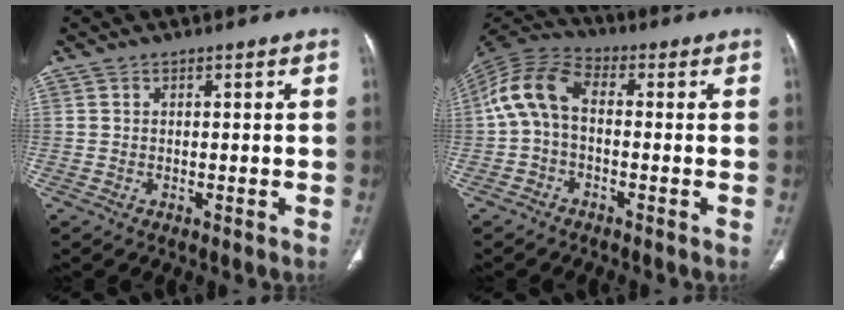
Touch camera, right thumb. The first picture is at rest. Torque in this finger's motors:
{"motor_torque": [-0.35, 0.88, 1.19, -0.41, 0.18]}